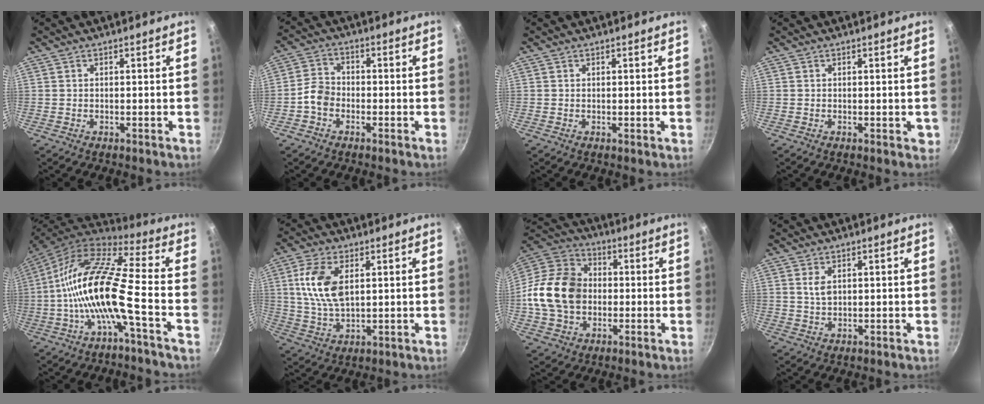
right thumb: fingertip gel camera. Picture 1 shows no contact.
{"total": 4.5, "force": [-2.0, 3.4, 2.2], "torque": [-0.032, 0.026, -0.046]}
{"total": 0.0}
{"total": 1.3, "force": [-0.1, 0.6, 1.2], "torque": [-0.004, 0.000, -0.002]}
{"total": 16.6, "force": [-4.0, 3.4, 15.8], "torque": [-0.302, 0.044, -0.092]}
{"total": 10.9, "force": [2.8, 6.0, 8.7], "torque": [-0.167, -0.009, 0.056]}
{"total": 17.2, "force": [-1.1, 13.4, 10.8], "torque": [-0.181, 0.030, -0.033]}
{"total": 2.9, "force": [1.0, 1.8, 2.1], "torque": [-0.035, -0.006, 0.020]}